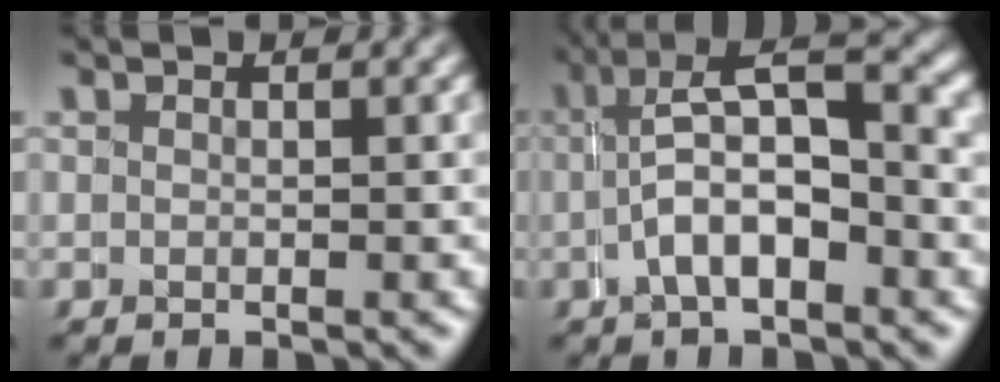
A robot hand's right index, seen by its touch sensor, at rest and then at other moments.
{"total": 5.2, "force": [-0.2, 1.3, 5.1], "torque": [-0.079, 0.013, -0.004]}